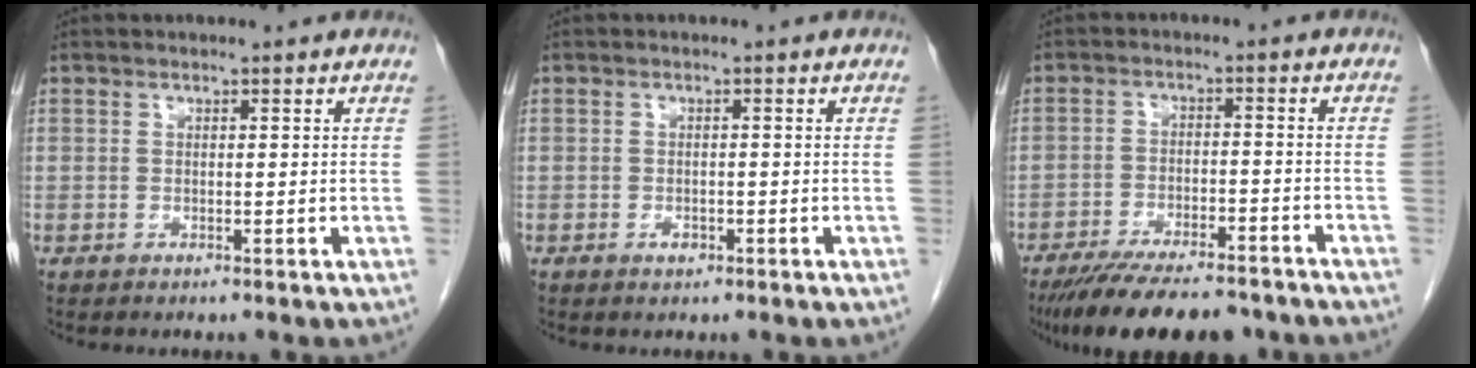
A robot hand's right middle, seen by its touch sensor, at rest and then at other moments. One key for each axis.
{"total": 1.2, "fx": -0.6, "fy": 0.6, "fz": 0.8, "tx": -0.017, "ty": -0.001, "tz": -0.007}
{"total": 15.6, "fx": -13.1, "fy": 3.6, "fz": 7.7, "tx": -0.130, "ty": -0.018, "tz": -0.193}